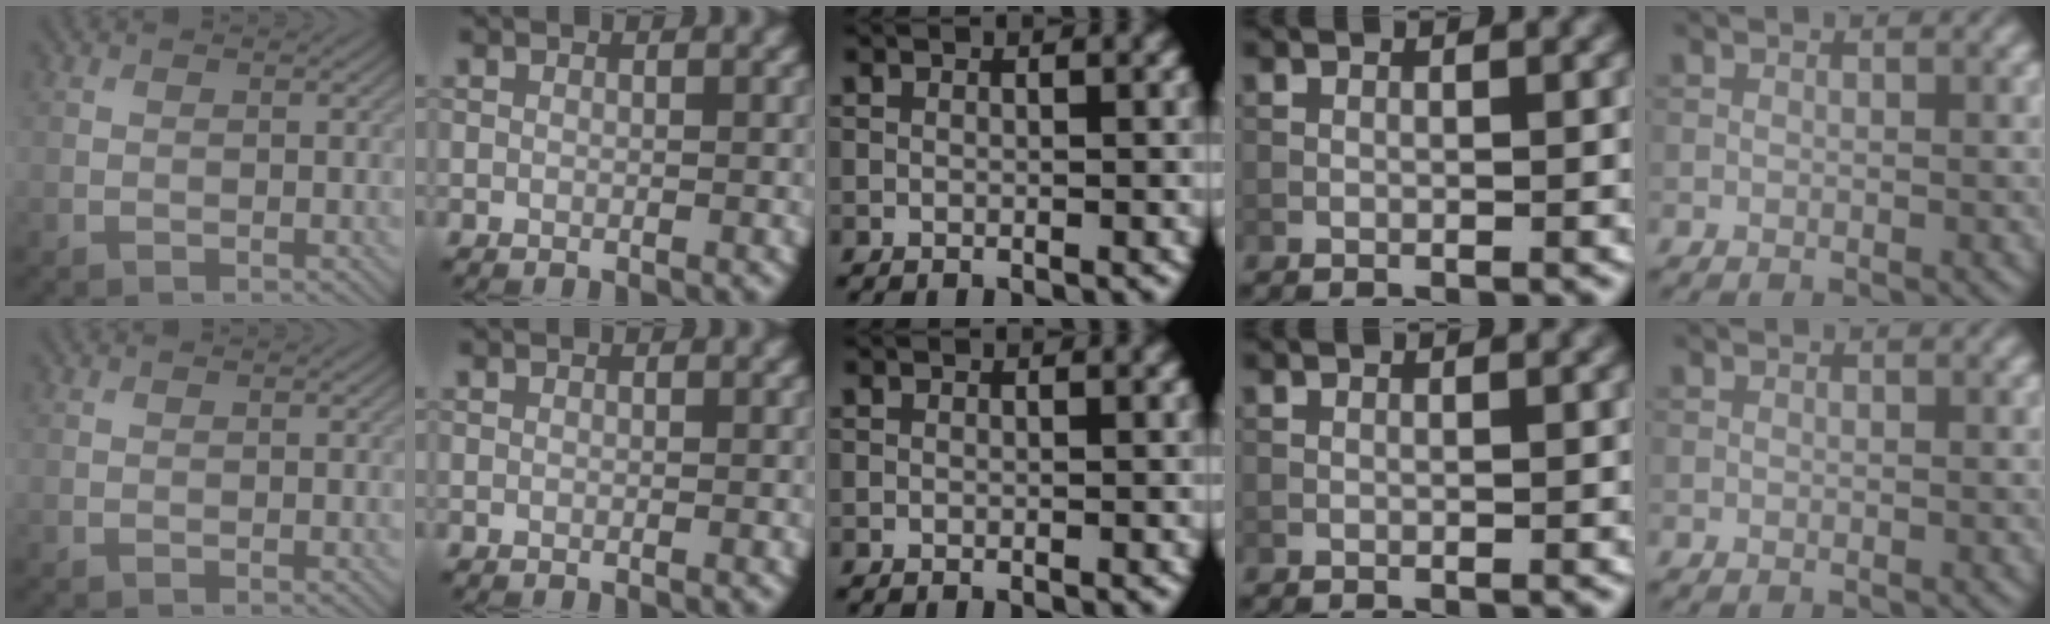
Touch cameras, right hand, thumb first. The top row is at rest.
{}